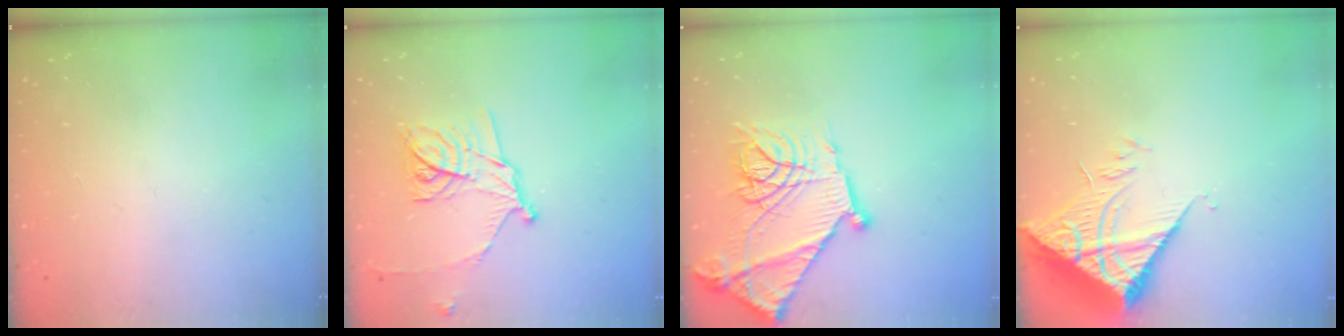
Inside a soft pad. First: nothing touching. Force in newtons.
{"total": 13.5, "press": 13.5, "slide": 0.1}
{"total": 21.3, "press": 21.2, "slide": 1.6}
{"total": 9.3, "press": 9.2, "slide": 1.2}